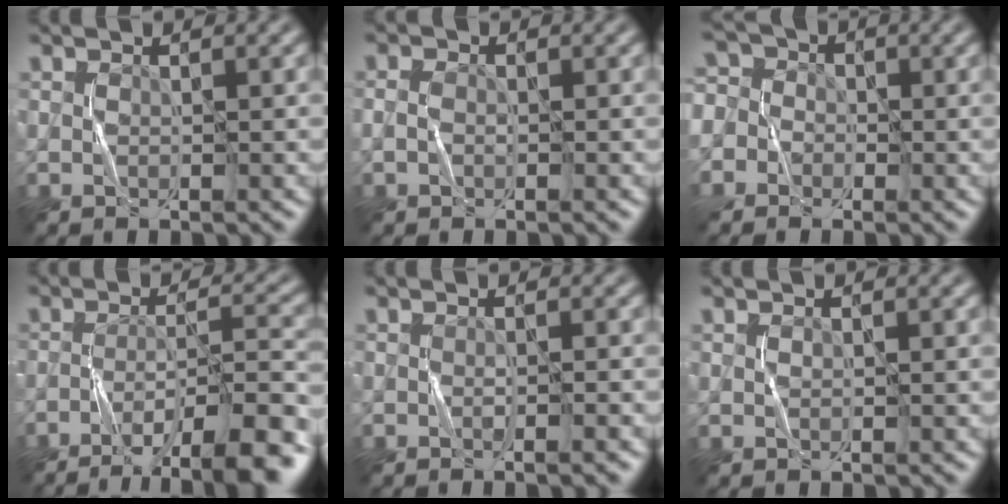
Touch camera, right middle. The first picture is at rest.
{"total": 1.1, "force": [-0.3, 0.8, 0.7], "torque": [-0.015, 0.003, -0.004]}
{"total": 6.3, "force": [0.2, 5.8, 2.3], "torque": [-0.051, 0.044, -0.051]}
{"total": 9.3, "force": [-6.4, 1.4, 6.6], "torque": [-0.092, 0.012, -0.100]}
{"total": 0.7, "force": [-0.4, -0.4, 0.3], "torque": [-0.001, 0.000, -0.009]}
{"total": 0.0}